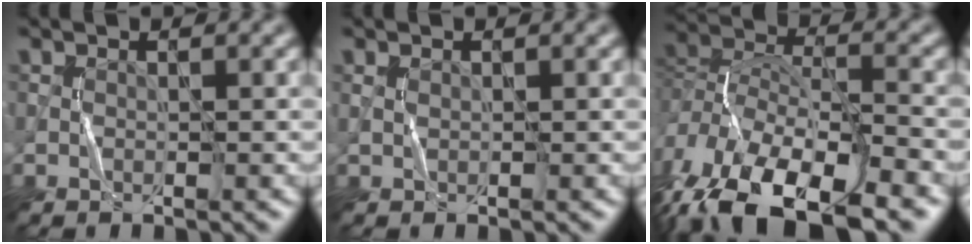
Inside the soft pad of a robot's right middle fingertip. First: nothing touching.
{"total": 0.9, "force": [0.3, 0.5, 0.6], "torque": [-0.017, 0.004, 0.006]}
{"total": 14.2, "force": [-8.8, 6.2, 9.2], "torque": [-0.200, -0.016, -0.145]}